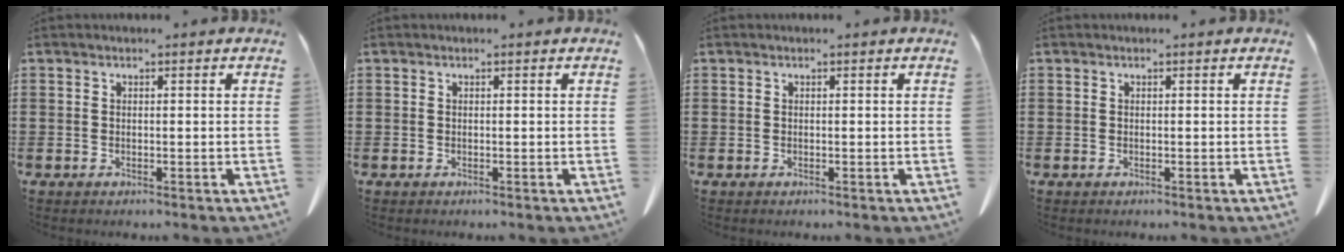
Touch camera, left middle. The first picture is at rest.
{"total": 0.0}
{"total": 0.0}
{"total": 0.0}